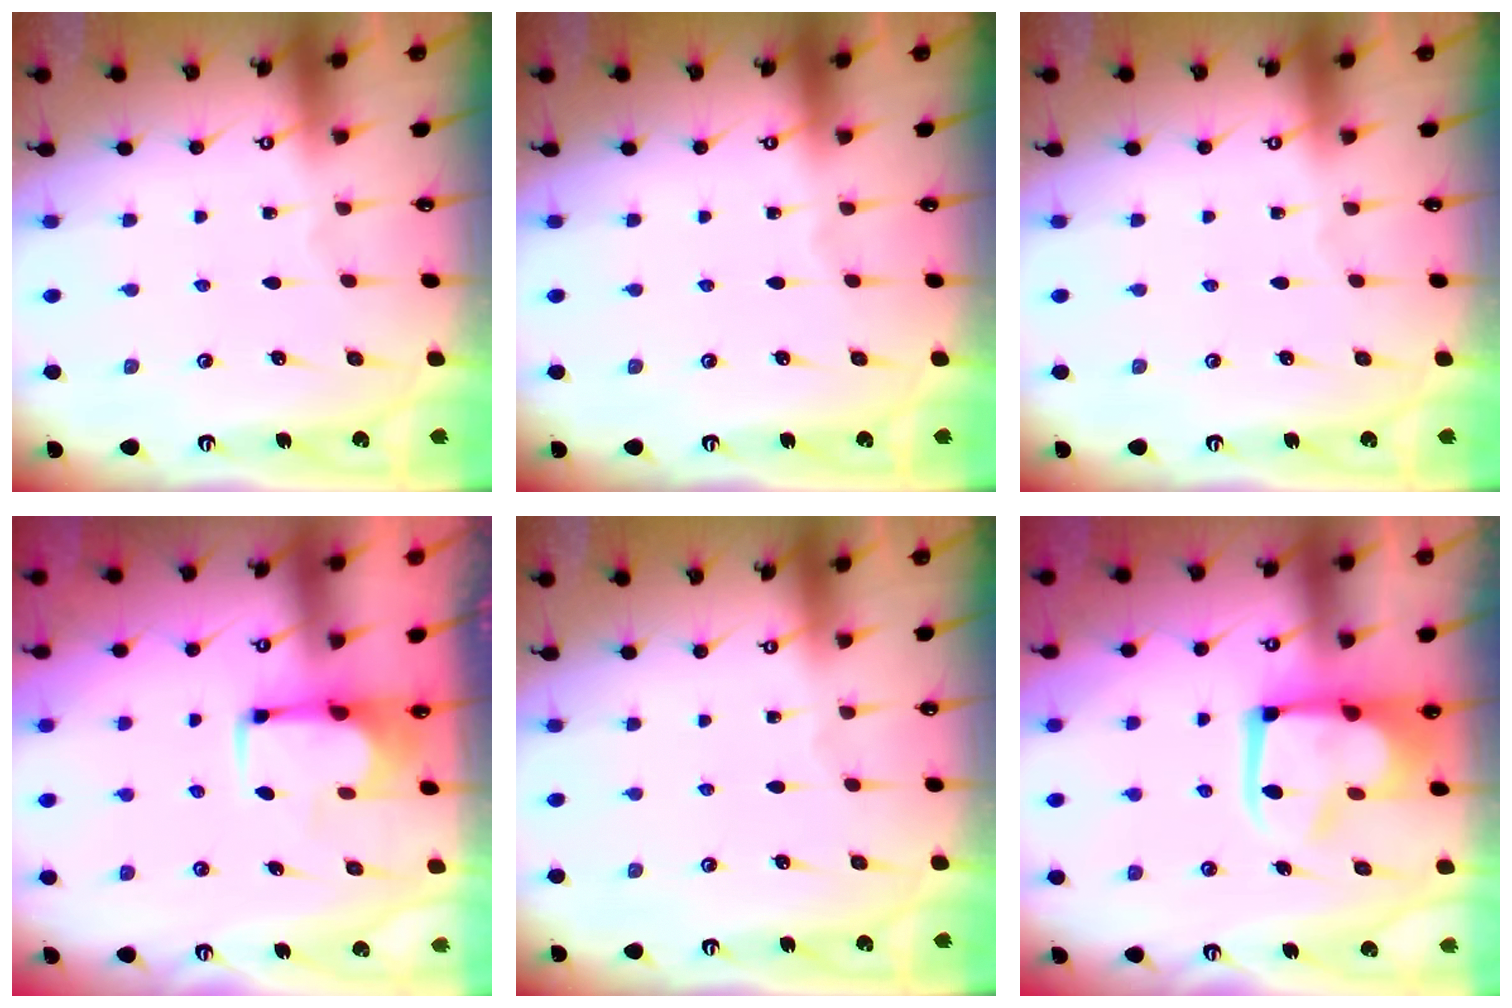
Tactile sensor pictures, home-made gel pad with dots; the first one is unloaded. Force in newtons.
{"total": 0.0}
{"total": 0.0}
{"total": 1.6, "press": 1.5, "slide": 0.7}
{"total": 0.0}
{"total": 13.9, "press": 13.9, "slide": 1.2}